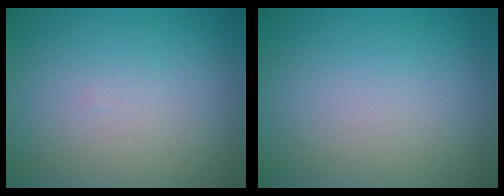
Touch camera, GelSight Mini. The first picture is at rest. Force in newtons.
{"total": 0.0}